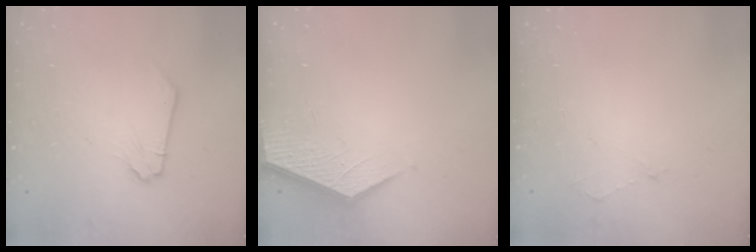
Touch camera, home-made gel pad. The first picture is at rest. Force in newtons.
{"total": 2.1, "press": 2.1, "slide": 0.2}
{"total": 3.0, "press": 3.0, "slide": 0.3}